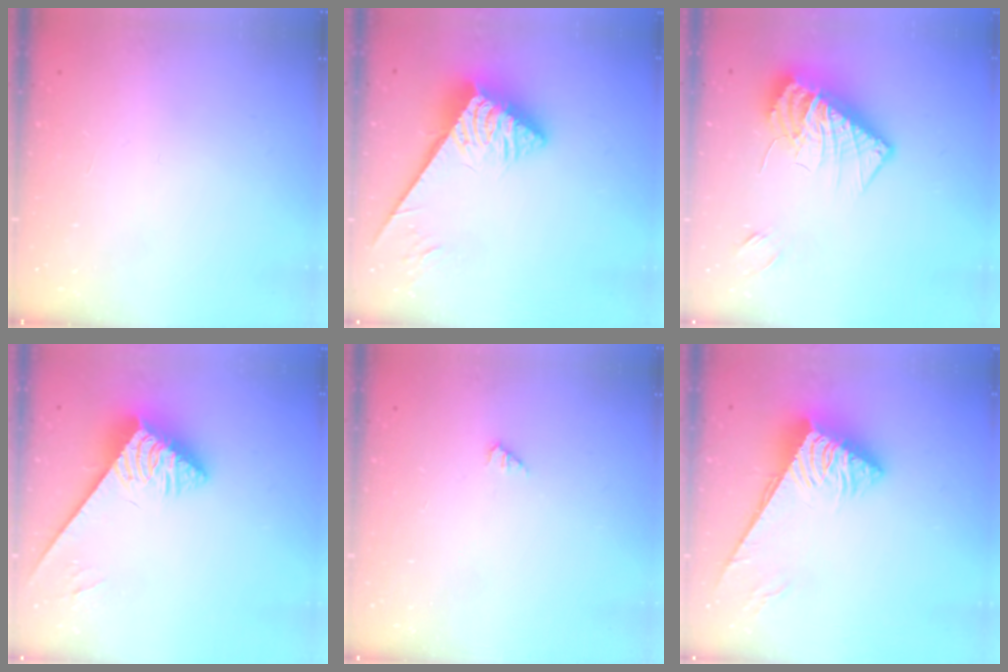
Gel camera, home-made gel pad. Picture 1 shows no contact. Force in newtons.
{"total": 5.6, "press": 5.6, "slide": 0.6}
{"total": 12.9, "press": 12.8, "slide": 1.2}
{"total": 3.8, "press": 3.7, "slide": 0.6}
{"total": 0.9, "press": 0.8, "slide": 0.2}
{"total": 5.2, "press": 5.2, "slide": 0.6}